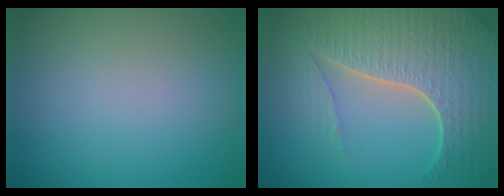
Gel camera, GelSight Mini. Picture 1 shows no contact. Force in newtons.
{"total": 7.5, "press": 5.6, "slide": 5.0}